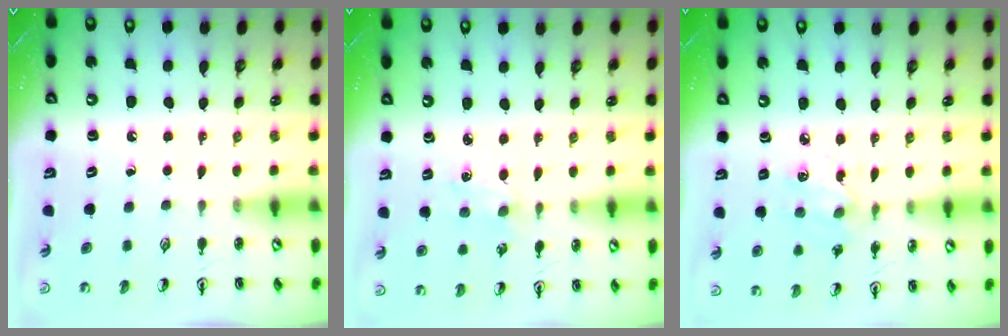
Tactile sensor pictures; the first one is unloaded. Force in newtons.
{"total": 0.7, "press": 0.7, "slide": 0.2}
{"total": 3.3, "press": 3.1, "slide": 1.1}